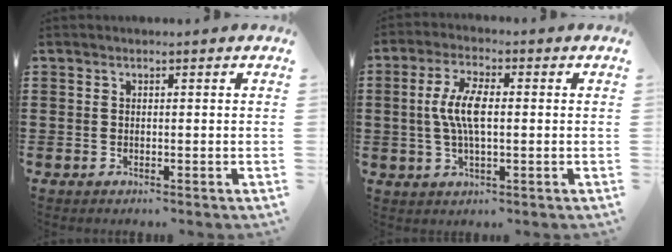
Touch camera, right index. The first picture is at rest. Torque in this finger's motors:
{"motor_torque": [1.09, 1.05, 0.56, 0.21]}